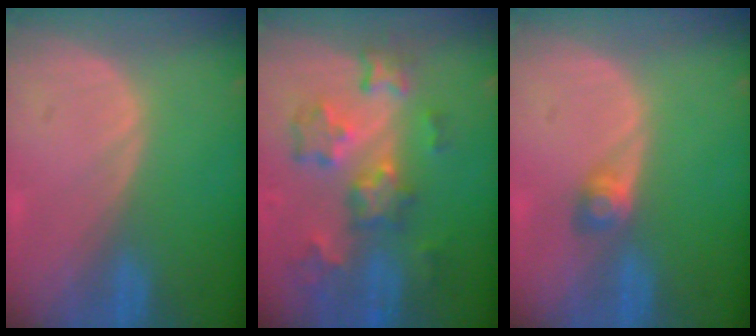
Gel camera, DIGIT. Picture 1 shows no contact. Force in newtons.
{"total": 9.2, "press": 8.1, "slide": 4.4}
{"total": 2.5, "press": 2.3, "slide": 1.0}